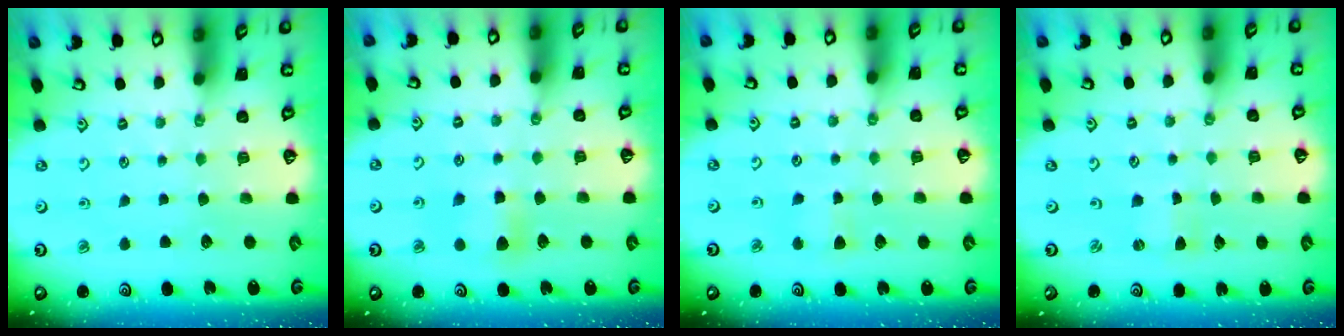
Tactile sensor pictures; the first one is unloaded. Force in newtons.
{"total": 6.4, "press": 6.3, "slide": 0.7}
{"total": 2.8, "press": 2.8, "slide": 0.5}
{"total": 1.1, "press": 1.1, "slide": 0.2}